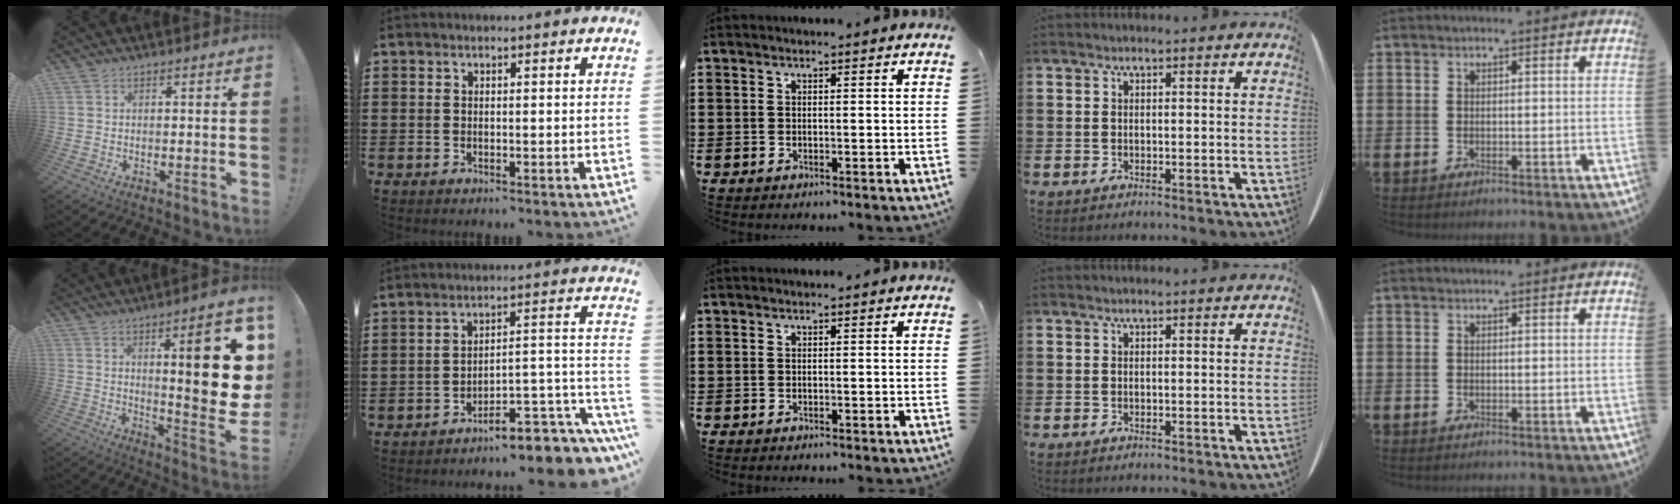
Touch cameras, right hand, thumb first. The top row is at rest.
{"thumb": {"total": 19.5, "force": [5.2, 4.8, 18.1], "torque": [-0.227, -0.043, 0.076]}, "index": {"total": 7.5, "force": [-6.4, 1.8, 3.6], "torque": [-0.042, 0.002, -0.120]}}